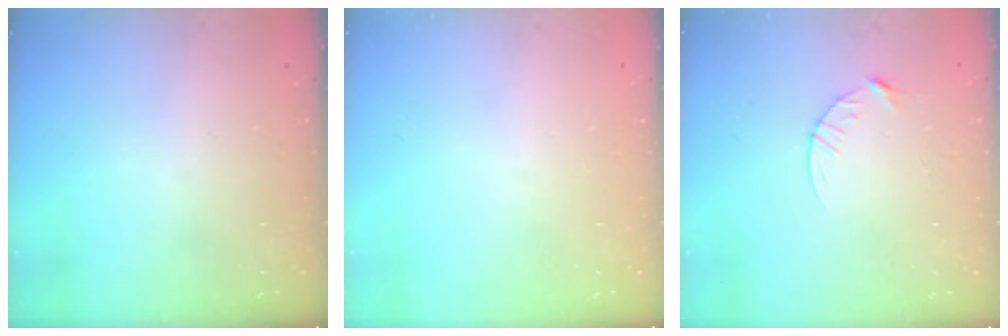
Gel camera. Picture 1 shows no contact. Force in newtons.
{"total": 0.0}
{"total": 4.1, "press": 4.1, "slide": 0.5}